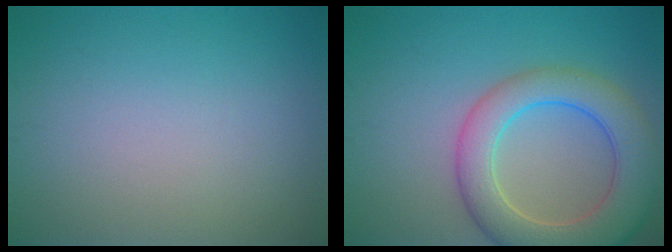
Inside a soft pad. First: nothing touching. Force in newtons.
{"total": 7.8, "press": 7.8, "slide": 0.5}